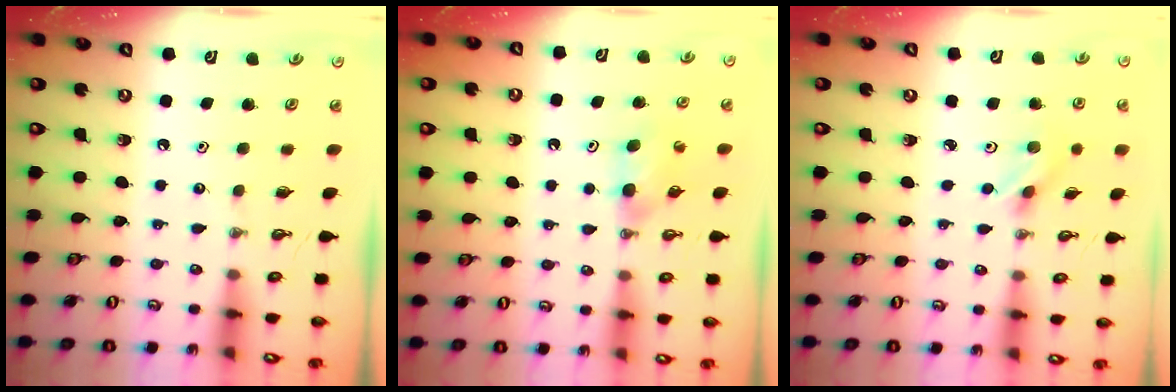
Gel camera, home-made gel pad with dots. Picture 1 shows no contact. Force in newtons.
{"total": 4.8, "press": 4.8, "slide": 0.5}
{"total": 2.2, "press": 2.1, "slide": 0.6}